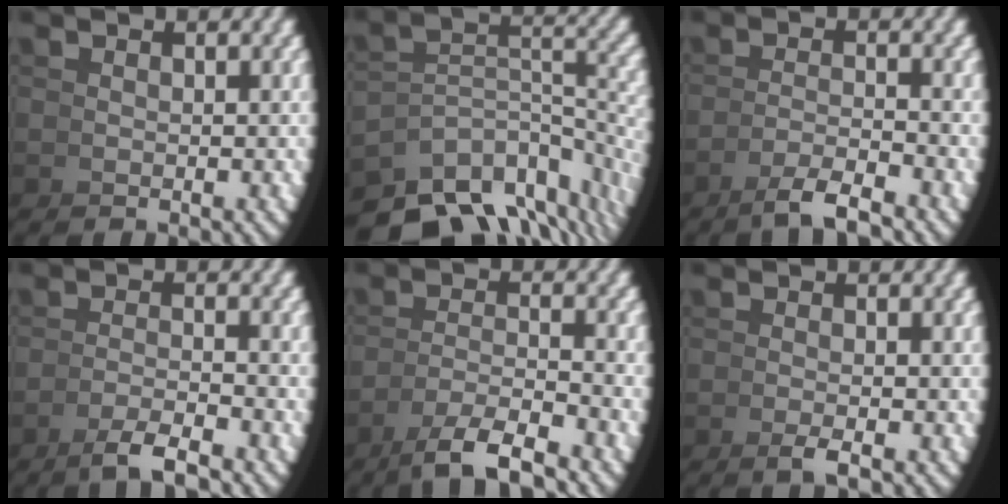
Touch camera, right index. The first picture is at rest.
{"total": 11.0, "force": [-6.0, 6.5, 6.6], "torque": [-0.113, -0.049, -0.069]}
{"total": 3.1, "force": [-2.4, -0.6, 1.8], "torque": [-0.016, 0.002, -0.042]}
{"total": 2.9, "force": [-2.3, -0.8, 1.6], "torque": [-0.013, 0.005, -0.041]}
{"total": 5.1, "force": [-3.3, 1.1, 3.6], "torque": [-0.059, -0.013, -0.044]}
{"total": 1.4, "force": [-1.0, -0.7, 0.7], "torque": [-0.008, 0.005, -0.019]}